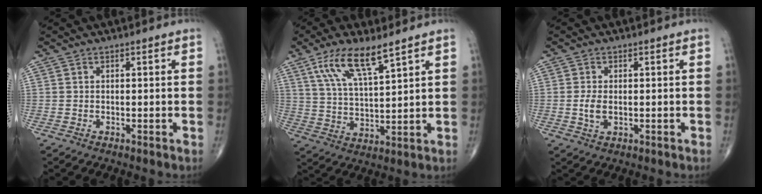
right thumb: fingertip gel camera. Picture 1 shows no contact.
{"total": 10.7, "force": [6.5, 2.8, 8.0], "torque": [-0.152, -0.027, 0.133]}
{"total": 2.9, "force": [-0.2, 1.6, 2.4], "torque": [-0.052, -0.005, -0.004]}